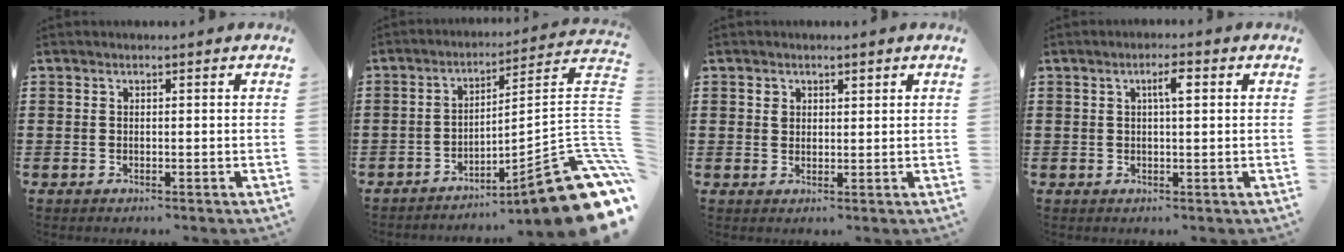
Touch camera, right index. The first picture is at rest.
{"total": 14.7, "force": [-8.0, 2.6, 12.1], "torque": [-0.155, 0.006, -0.134]}
{"total": 1.6, "force": [0.9, 1.2, 0.5], "torque": [-0.014, 0.005, 0.017]}
{"total": 2.8, "force": [0.8, 0.6, 2.6], "torque": [-0.045, 0.005, 0.008]}